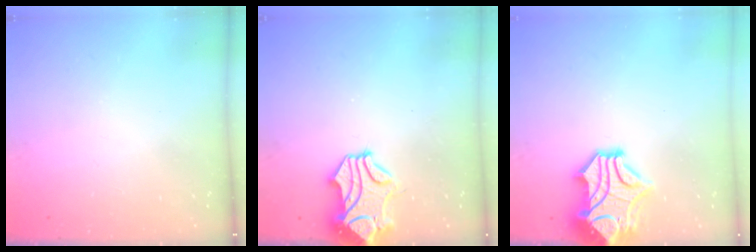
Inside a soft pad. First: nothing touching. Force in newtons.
{"total": 2.2, "press": 1.7, "slide": 1.4}
{"total": 7.0, "press": 6.8, "slide": 1.6}